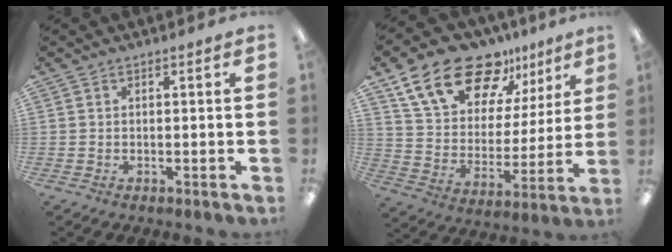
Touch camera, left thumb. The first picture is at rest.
{"total": 19.9, "force": [14.1, 10.5, 9.4], "torque": [-0.170, -0.081, 0.254]}